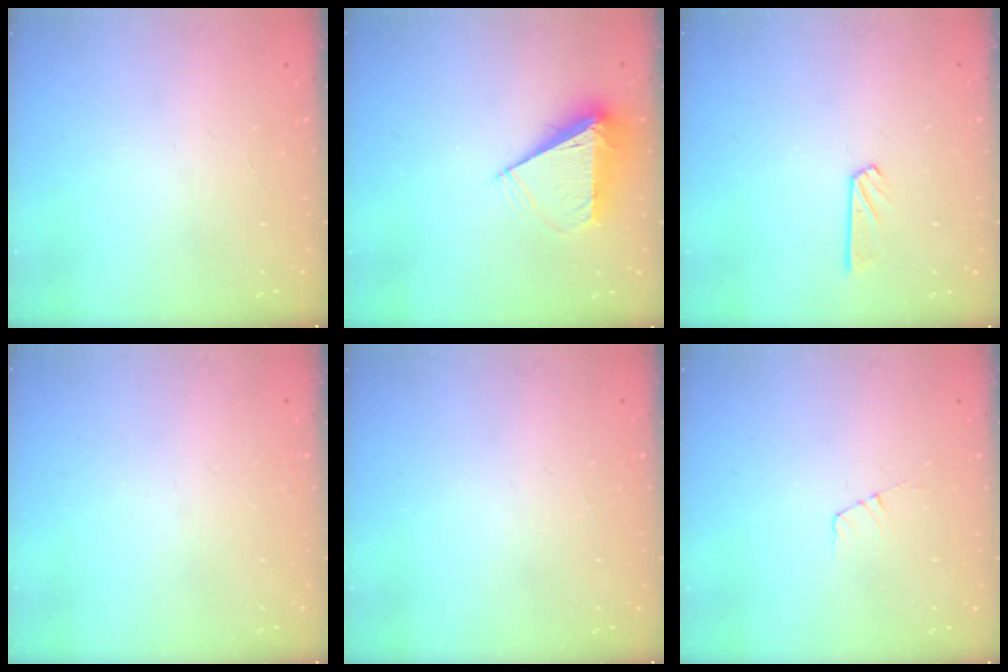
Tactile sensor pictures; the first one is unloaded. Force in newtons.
{"total": 8.3, "press": 8.3, "slide": 0.8}
{"total": 6.2, "press": 6.2, "slide": 0.2}
{"total": 2.7, "press": 2.6, "slide": 0.5}
{"total": 0.0}
{"total": 3.2, "press": 3.2, "slide": 0.2}